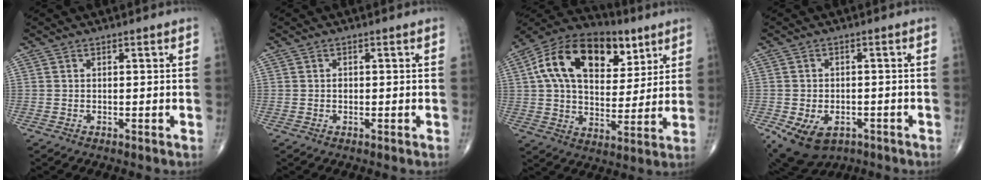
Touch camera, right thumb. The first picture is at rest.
{"total": 0.7, "force": [0.0, 0.6, 0.4], "torque": [-0.003, 0.002, -0.003]}
{"total": 22.1, "force": [8.3, 13.5, 15.3], "torque": [-0.233, 0.003, 0.131]}
{"total": 10.0, "force": [-4.5, 6.7, 5.9], "torque": [-0.102, 0.013, -0.059]}